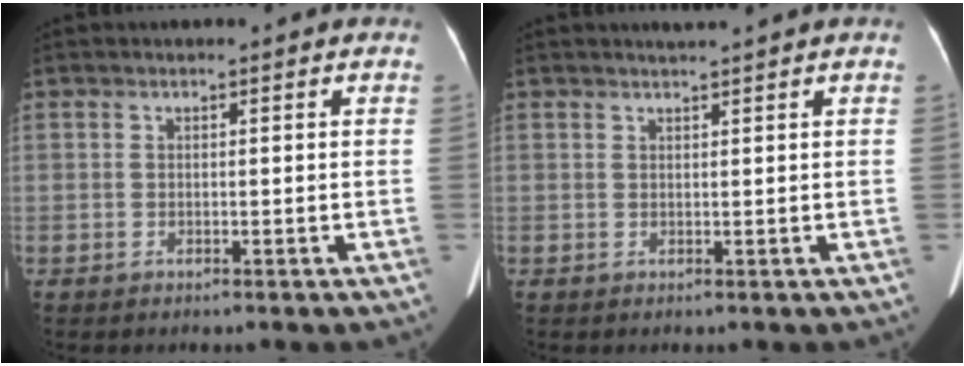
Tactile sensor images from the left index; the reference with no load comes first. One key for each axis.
{"total": 0.9, "fx": 0.8, "fy": -0.4, "fz": 0.1, "tx": -0.006, "ty": -0.004, "tz": 0.021}